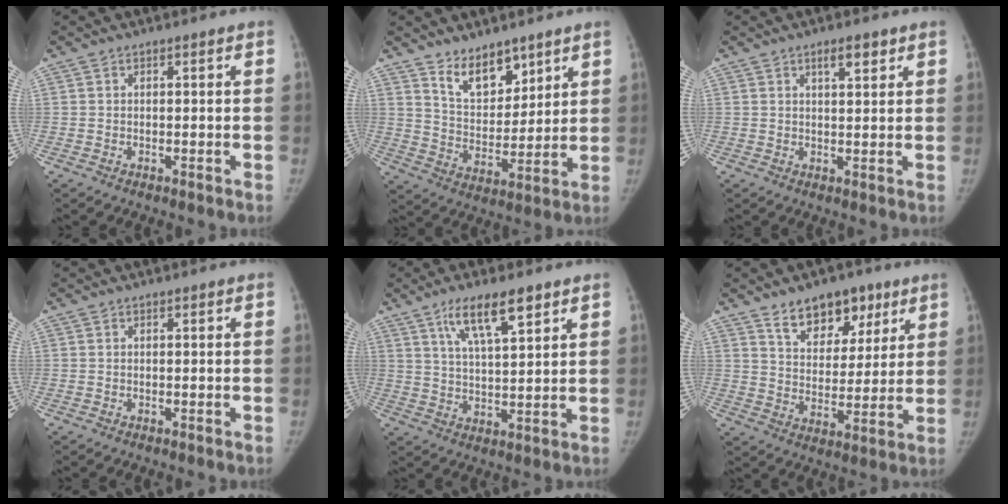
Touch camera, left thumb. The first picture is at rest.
{"total": 10.0, "force": [7.2, 5.1, 4.8], "torque": [-0.043, -0.060, 0.135]}
{"total": 3.6, "force": [2.2, 1.2, 2.6], "torque": [-0.031, -0.011, 0.034]}
{"total": 0.0}
{"total": 9.9, "force": [6.0, 2.6, 7.5], "torque": [-0.119, -0.026, 0.111]}
{"total": 12.7, "force": [8.1, 7.6, 6.1], "torque": [-0.047, -0.043, 0.133]}